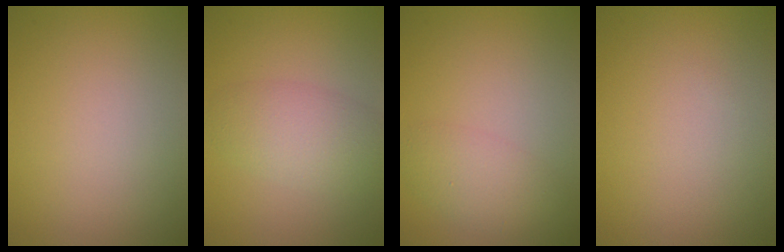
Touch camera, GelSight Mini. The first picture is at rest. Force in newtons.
{"total": 2.4, "press": 2.4, "slide": 0.3}
{"total": 2.7, "press": 2.7, "slide": 0.1}
{"total": 0.0}